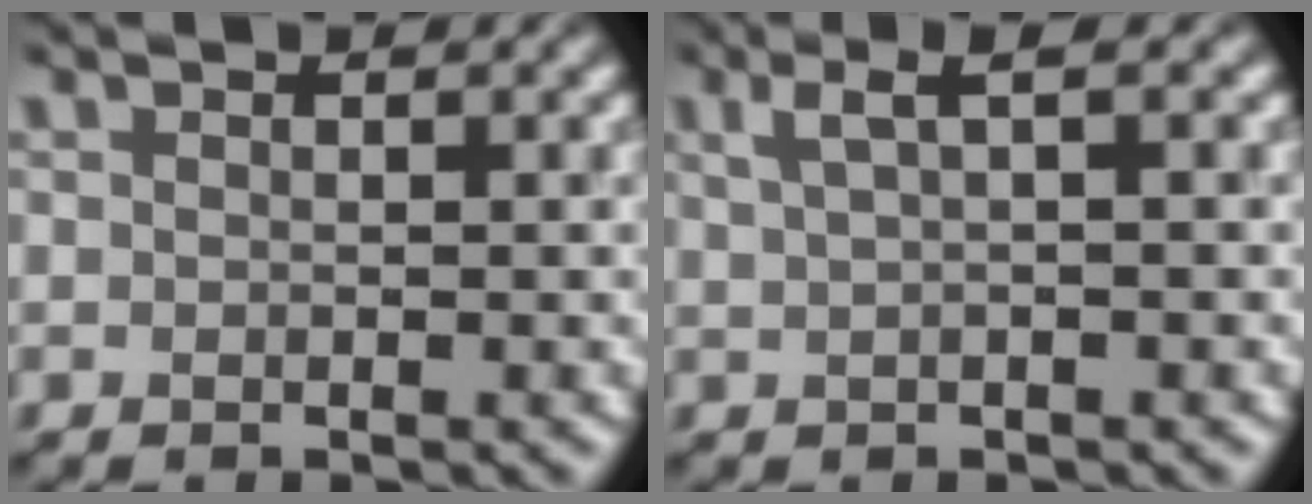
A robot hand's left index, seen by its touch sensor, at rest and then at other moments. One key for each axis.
{"total": 2.3, "fx": 1.0, "fy": 0.5, "fz": 2.0, "tx": -0.028, "ty": 0.011, "tz": 0.017}